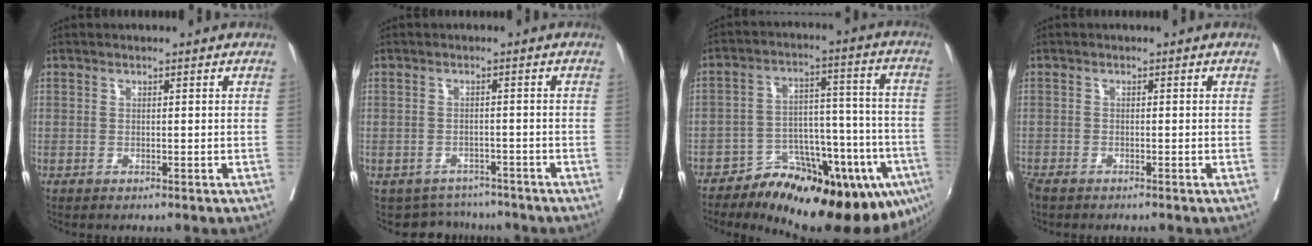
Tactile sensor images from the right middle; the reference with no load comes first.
{"total": 5.1, "force": [-4.6, 2.2, -0.8], "torque": [0.016, 0.014, -0.061]}
{"total": 20.1, "force": [-13.9, 6.1, 13.2], "torque": [-0.100, 0.031, -0.195]}
{"total": 2.0, "force": [-1.7, 0.7, 0.8], "torque": [-0.020, -0.006, -0.031]}